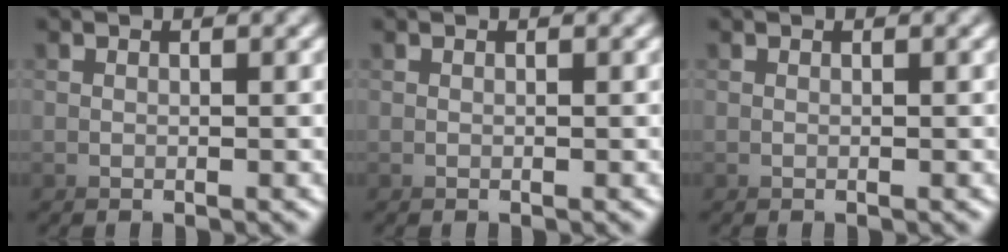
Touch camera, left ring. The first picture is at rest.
{"total": 0.0}
{"total": 0.0}